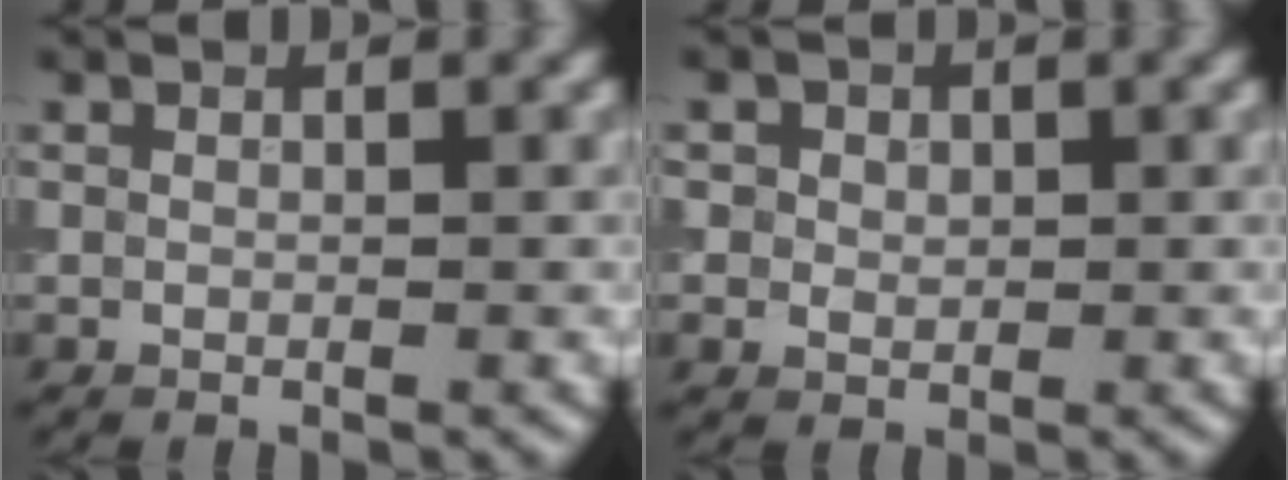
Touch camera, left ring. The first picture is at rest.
{"total": 2.1, "force": [0.7, 1.8, 0.9], "torque": [-0.010, 0.004, 0.008]}